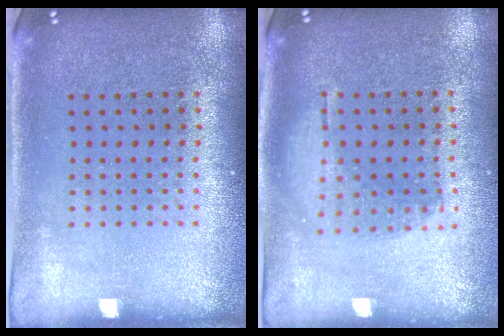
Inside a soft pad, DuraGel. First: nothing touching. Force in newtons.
{"total": 1.0, "press": 0.9, "slide": 0.3}